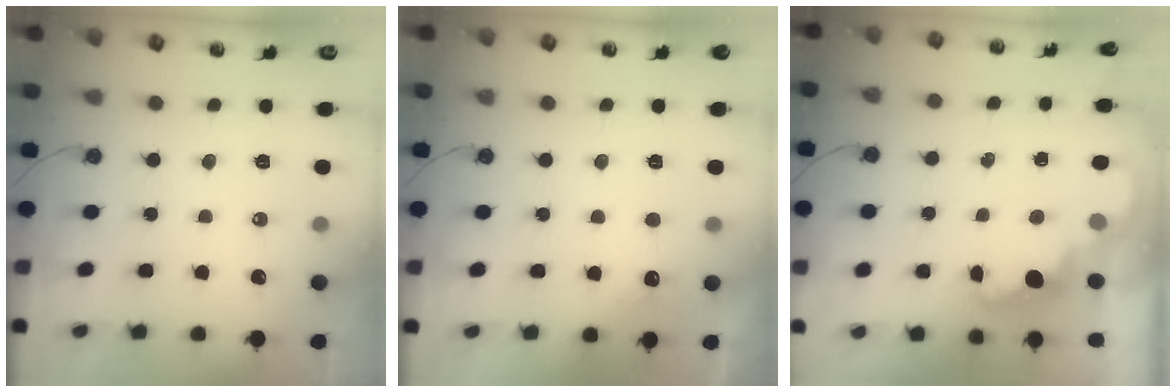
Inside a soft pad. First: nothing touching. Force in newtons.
{"total": 4.9, "press": 4.8, "slide": 1.3}
{"total": 2.0, "press": 1.9, "slide": 0.6}